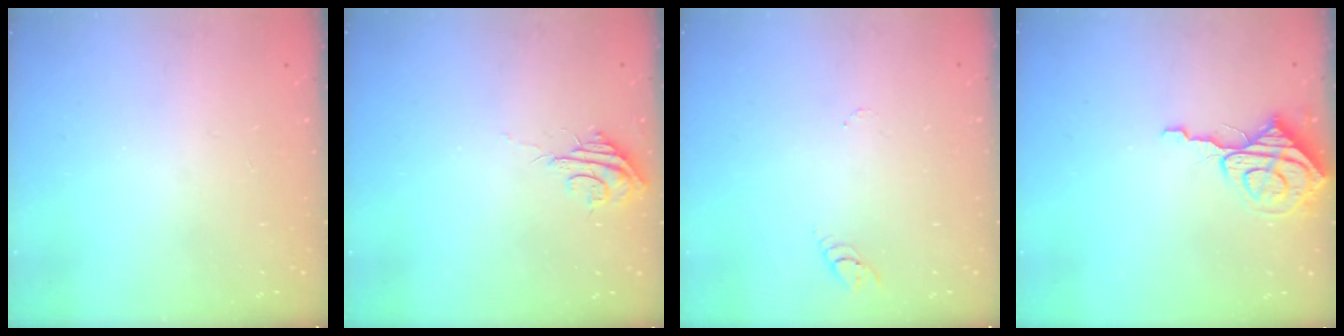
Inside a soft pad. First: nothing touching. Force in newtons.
{"total": 6.0, "press": 6.0, "slide": 0.5}
{"total": 2.9, "press": 2.9, "slide": 0.3}
{"total": 8.1, "press": 8.1, "slide": 0.7}